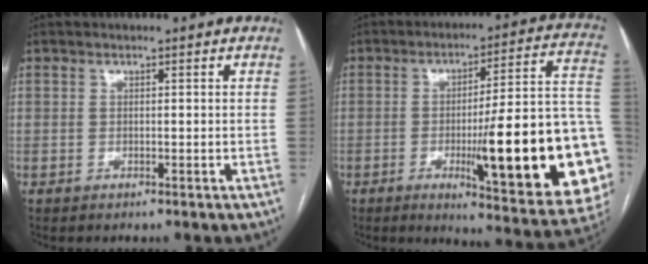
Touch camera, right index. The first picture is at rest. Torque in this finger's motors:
{"motor_torque": [1.46, -0.68, 1.05, 0.21]}